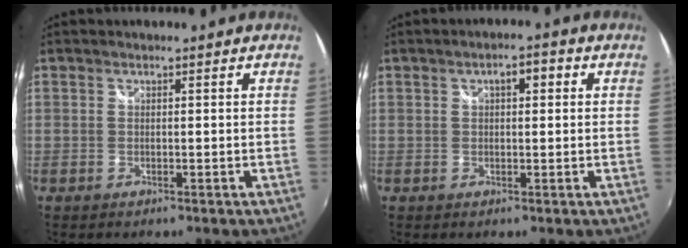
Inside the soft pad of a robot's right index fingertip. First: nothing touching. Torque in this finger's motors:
{"motor_torque": [0.19, -0.05, 0.16, 0.04]}